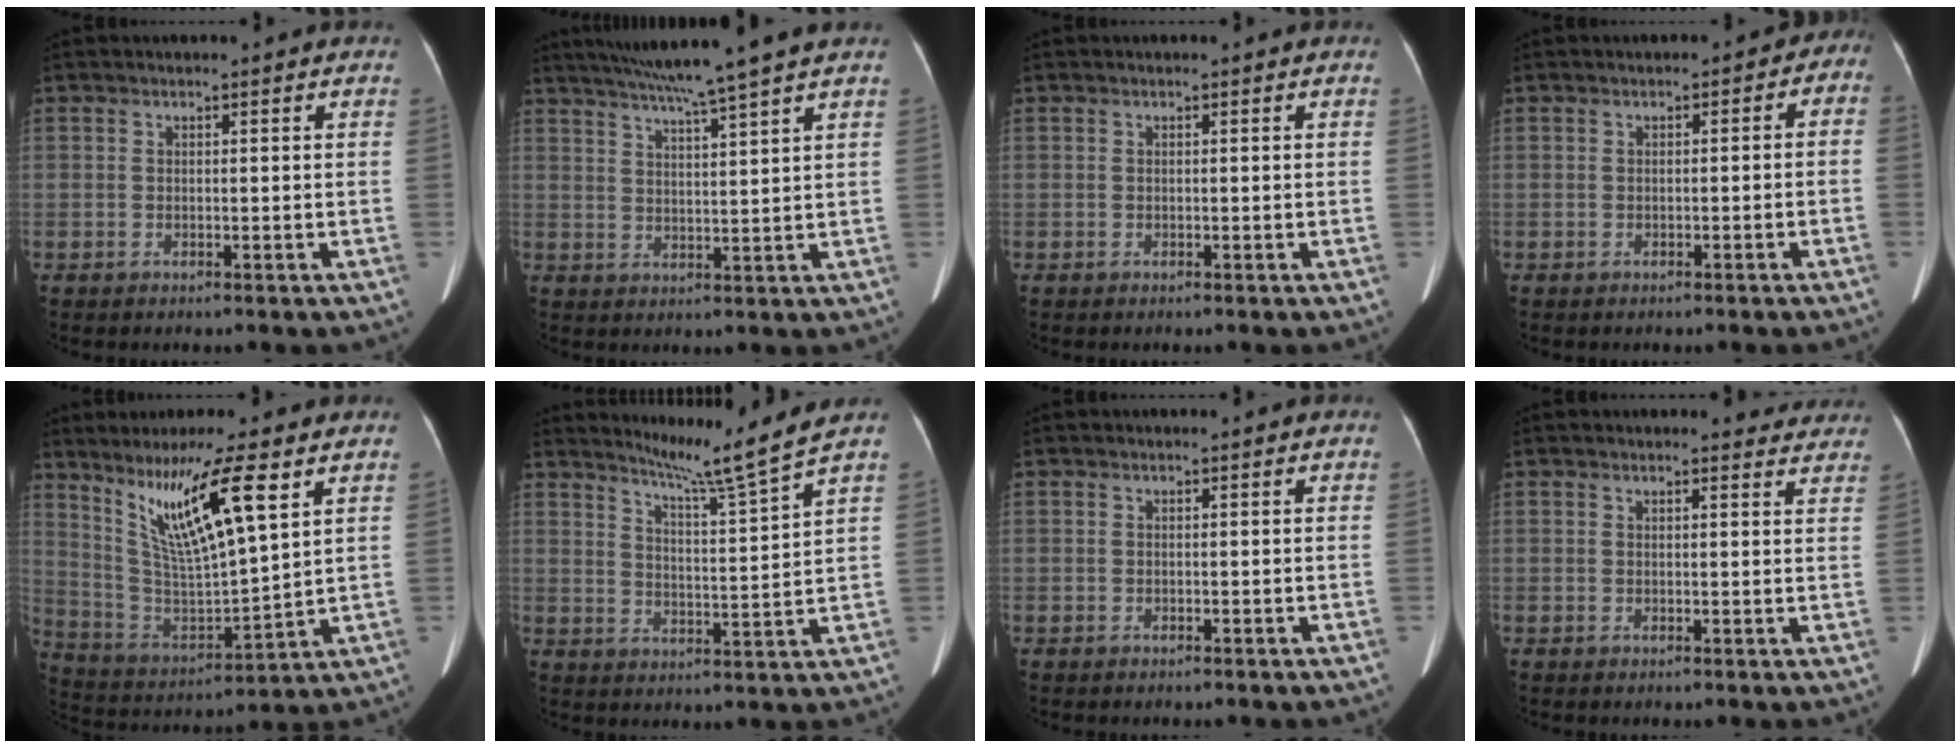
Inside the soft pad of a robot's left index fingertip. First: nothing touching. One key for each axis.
{"total": 9.7, "fx": 8.1, "fy": -2.0, "fz": 5.0, "tx": -0.083, "ty": 0.004, "tz": 0.122}
{"total": 0.0}
{"total": 3.1, "fx": -0.9, "fy": 2.5, "fz": 1.6, "tx": -0.004, "ty": 0.025, "tz": -0.011}
{"total": 14.6, "fx": 7.8, "fy": 1.2, "fz": 12.4, "tx": -0.239, "ty": -0.007, "tz": 0.150}
{"total": 8.4, "fx": 7.3, "fy": -3.0, "fz": 2.8, "tx": -0.057, "ty": -0.044, "tz": 0.120}
{"total": 0.0}
{"total": 7.1, "fx": 6.7, "fy": 1.7, "fz": 1.2, "tx": 0.011, "ty": -0.008, "tz": 0.048}